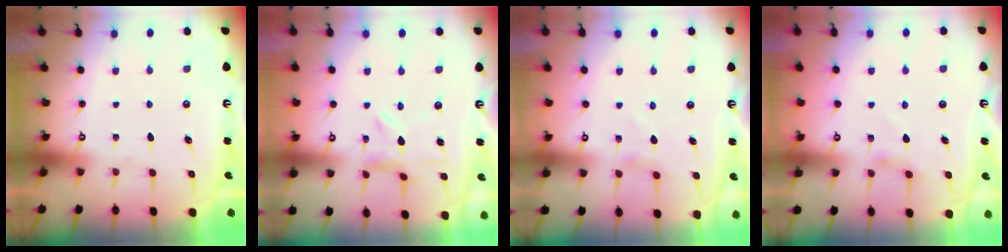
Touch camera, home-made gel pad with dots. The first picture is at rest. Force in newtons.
{"total": 3.0, "press": 2.9, "slide": 0.3}
{"total": 1.6, "press": 1.5, "slide": 0.3}
{"total": 2.7, "press": 2.7, "slide": 0.4}